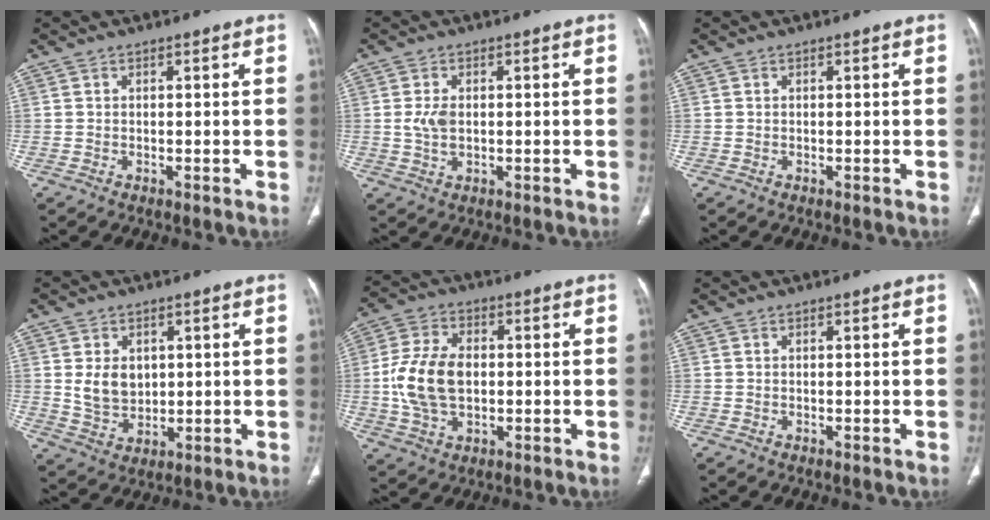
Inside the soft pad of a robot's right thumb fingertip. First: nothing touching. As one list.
[{"total": 3.7, "force": [0.1, 2.3, 2.8], "torque": [-0.061, 0.002, 0.004]}, {"total": 0.0}, {"total": 6.7, "force": [1.3, 5.2, 4.1], "torque": [-0.048, -0.014, 0.038]}, {"total": 12.4, "force": [-0.4, 8.2, 9.4], "torque": [-0.181, 0.012, -0.005]}, {"total": 0.0}]